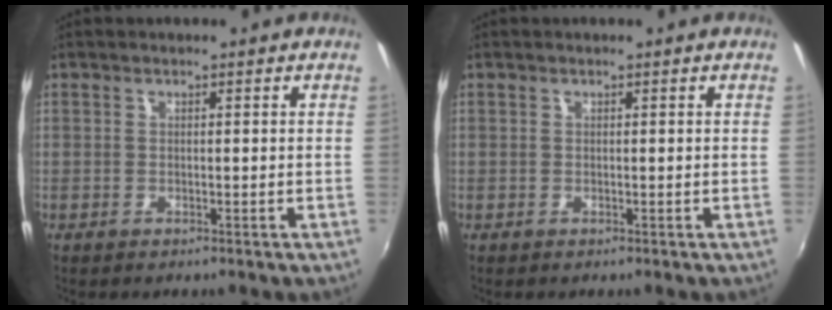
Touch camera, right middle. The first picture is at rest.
{"total": 0.0}